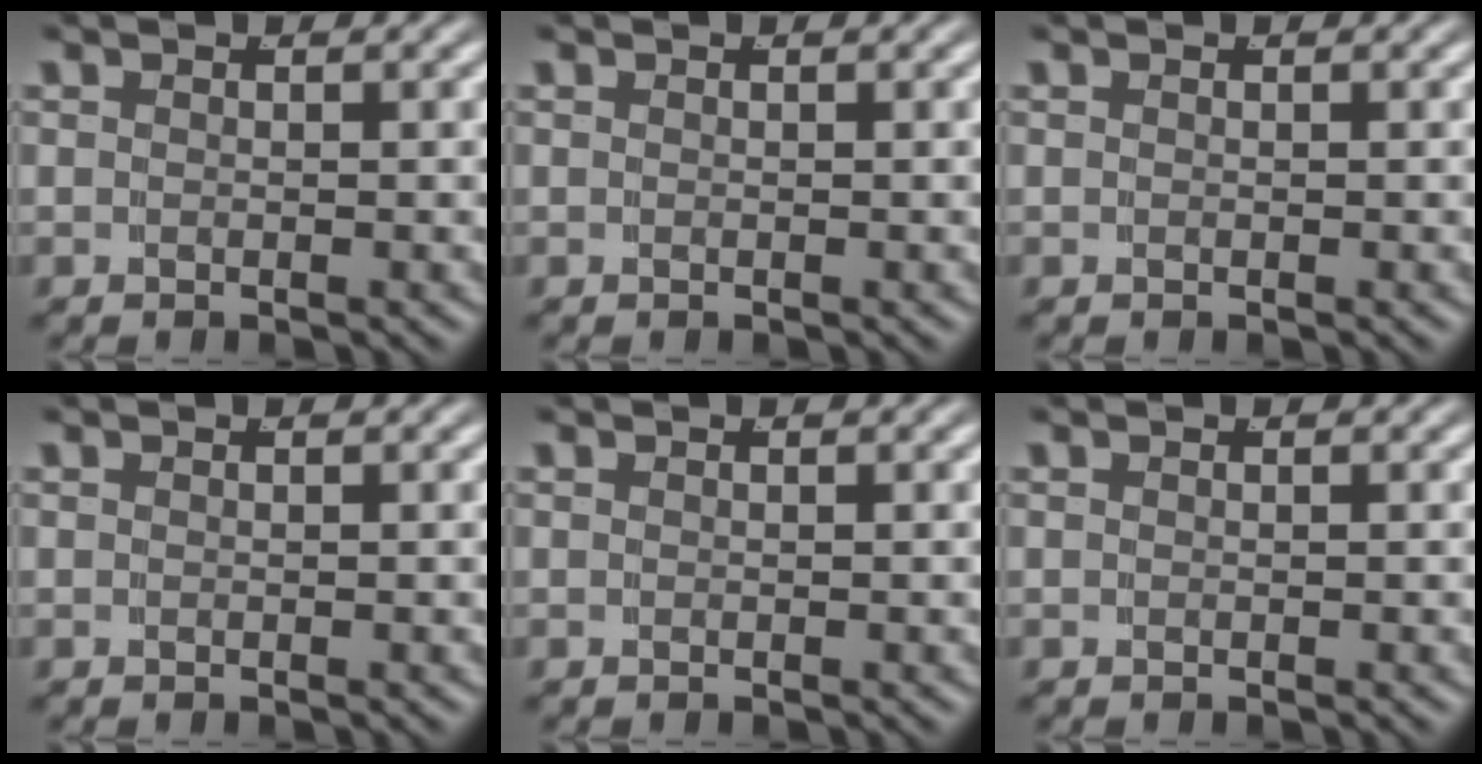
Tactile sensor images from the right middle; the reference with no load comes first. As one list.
[{"total": 0.0}, {"total": 0.0}, {"total": 0.0}, {"total": 0.0}, {"total": 0.0}]